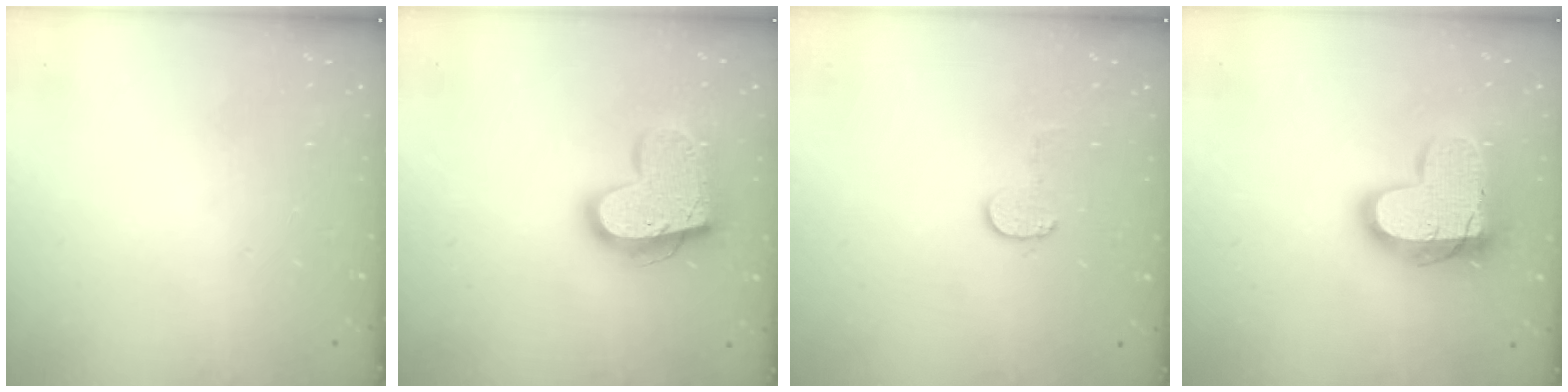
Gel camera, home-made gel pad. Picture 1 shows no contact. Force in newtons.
{"total": 18.0, "press": 17.9, "slide": 1.4}
{"total": 6.4, "press": 6.4, "slide": 0.6}
{"total": 17.7, "press": 17.7, "slide": 1.3}